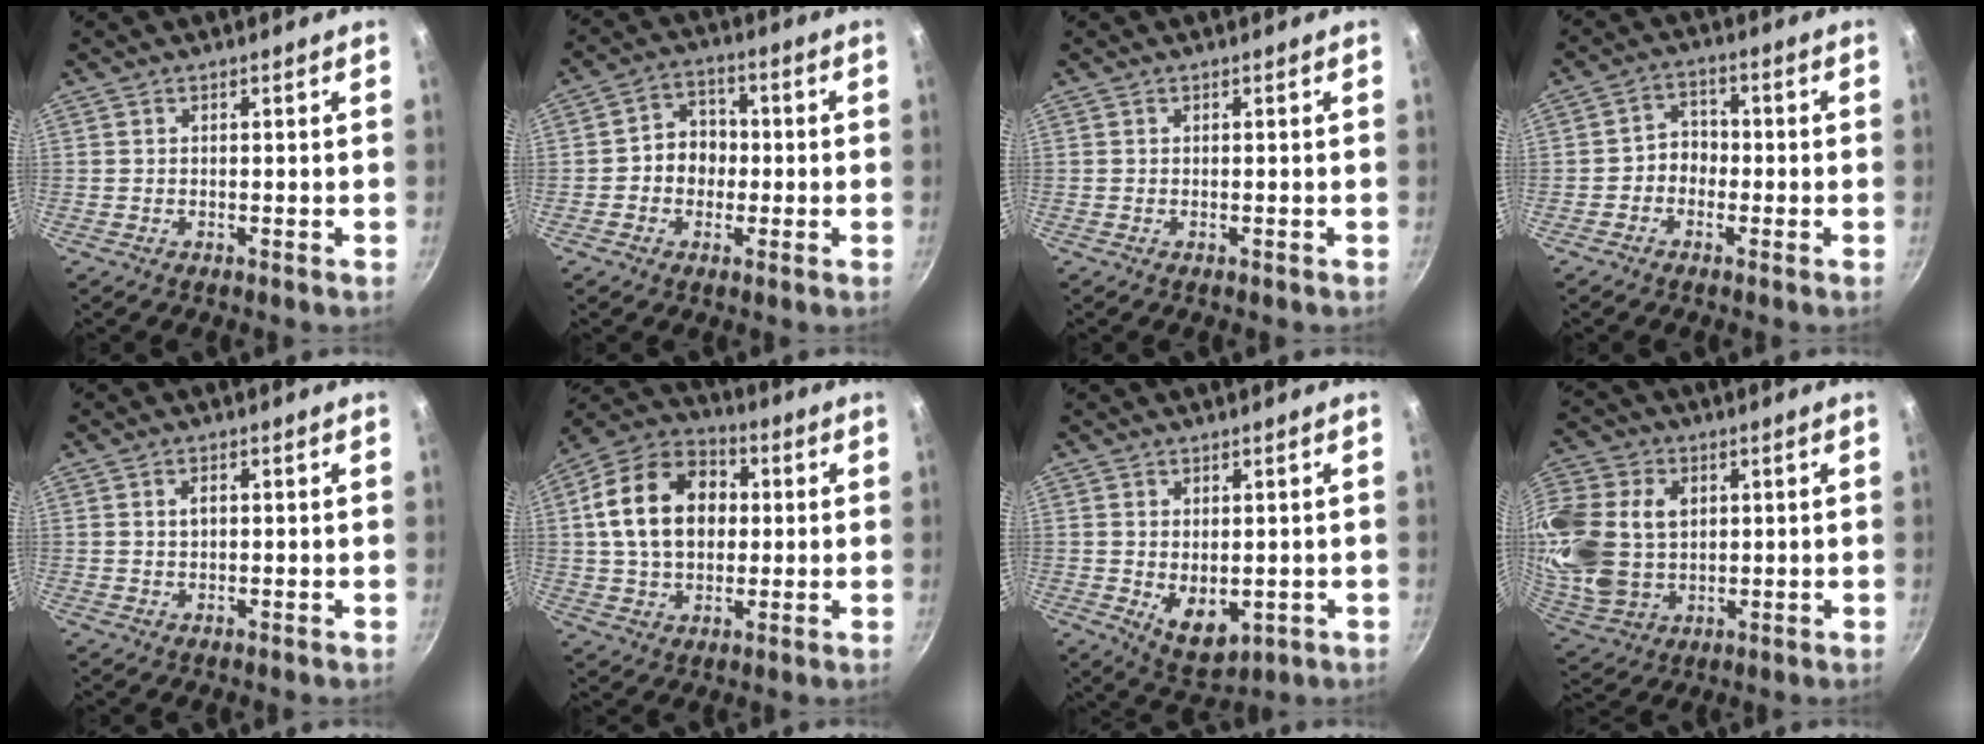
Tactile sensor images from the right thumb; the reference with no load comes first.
{"total": 7.0, "force": [-0.7, 6.0, 3.6], "torque": [-0.015, 0.019, -0.021]}
{"total": 0.0}
{"total": 4.4, "force": [-1.3, 3.6, 2.1], "torque": [-0.002, 0.023, -0.031]}
{"total": 1.6, "force": [0.3, 1.0, 1.2], "torque": [-0.014, 0.006, 0.005]}
{"total": 17.7, "force": [2.3, 12.9, 11.9], "torque": [-0.177, 0.025, 0.027]}
{"total": 7.2, "force": [-0.6, 4.5, 5.6], "torque": [-0.072, -0.018, 0.009]}
{"total": 22.0, "force": [3.5, 16.4, 14.2], "torque": [-0.320, 0.010, 0.076]}